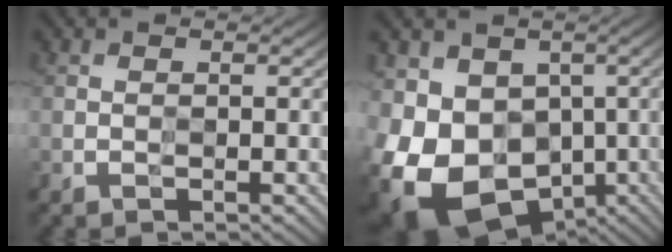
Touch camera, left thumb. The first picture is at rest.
{"total": 16.0, "force": [-4.6, 12.3, 9.1], "torque": [-0.208, -0.031, -0.059]}